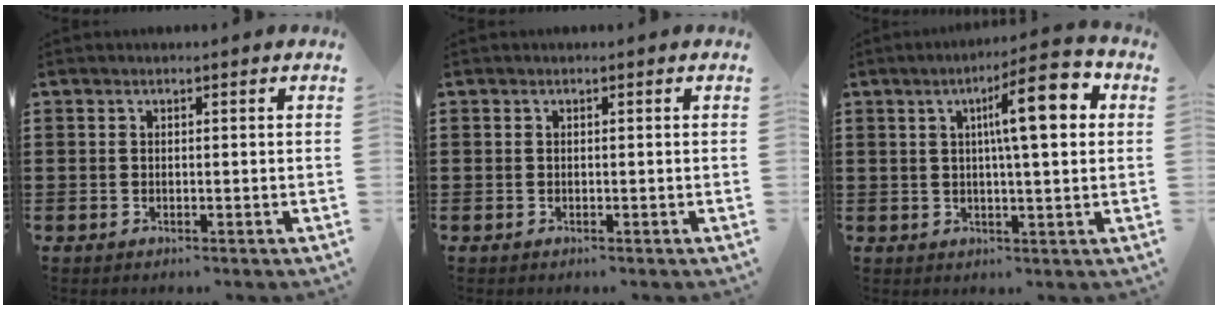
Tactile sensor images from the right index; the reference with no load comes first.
{"total": 0.0}
{"total": 10.7, "force": [2.7, 2.1, 10.1], "torque": [-0.164, 0.000, 0.034]}